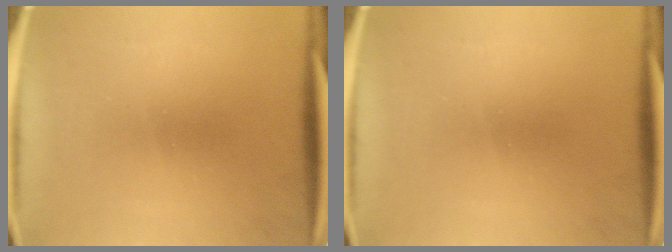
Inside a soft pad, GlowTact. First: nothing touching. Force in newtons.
{"total": 0.0}